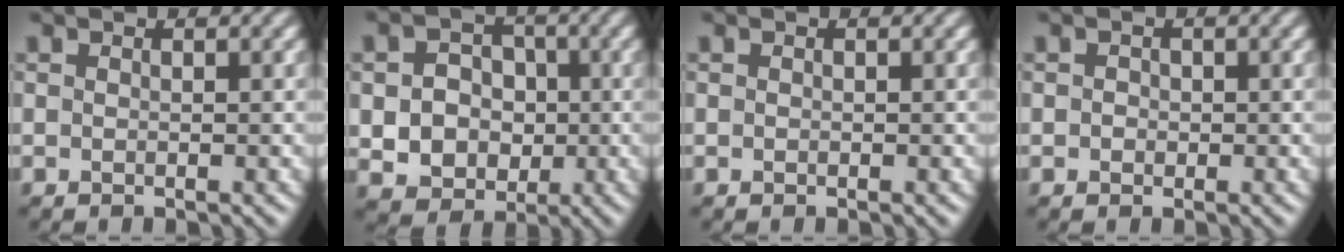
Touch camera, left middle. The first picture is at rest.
{"total": 5.6, "force": [-0.9, 5.0, 2.5], "torque": [-0.041, 0.003, -0.022]}
{"total": 0.0}
{"total": 0.6, "force": [-0.1, 0.6, 0.1], "torque": [0.005, -0.001, -0.004]}